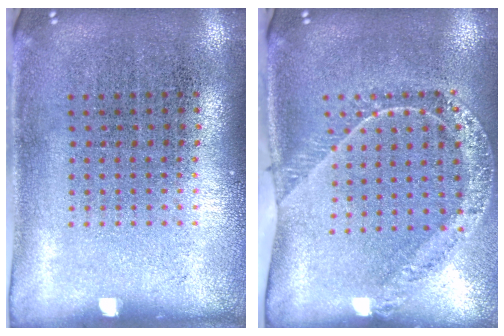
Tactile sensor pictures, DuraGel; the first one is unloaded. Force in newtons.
{"total": 1.4, "press": 1.4, "slide": 0.0}